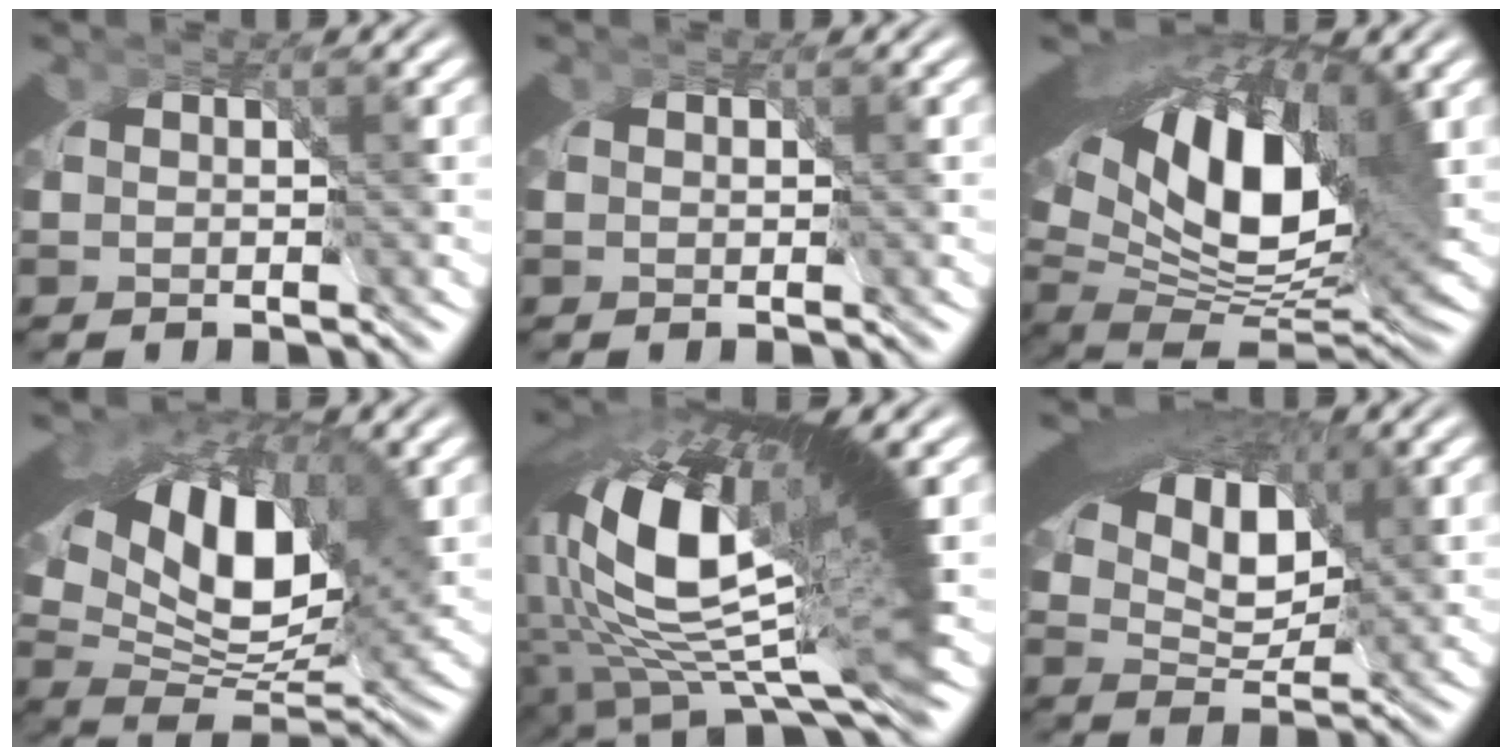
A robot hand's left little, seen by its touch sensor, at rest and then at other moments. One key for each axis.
{"total": 0.5, "fx": 0.1, "fy": 0.5, "fz": 0.2, "tx": -0.004, "ty": -0.006, "tz": 0.004}
{"total": 14.1, "fx": 0.8, "fy": 7.8, "fz": 11.7, "tx": -0.196, "ty": -0.030, "tz": 0.029}
{"total": 10.0, "fx": 0.6, "fy": 5.9, "fz": 8.0, "tx": -0.126, "ty": -0.019, "tz": 0.019}
{"total": 22.3, "fx": -0.2, "fy": 9.2, "fz": 20.3, "tx": -0.289, "ty": -0.004, "tz": 0.002}
{"total": 6.7, "fx": 2.2, "fy": 3.8, "fz": 5.1, "tx": -0.069, "ty": -0.011, "tz": 0.041}